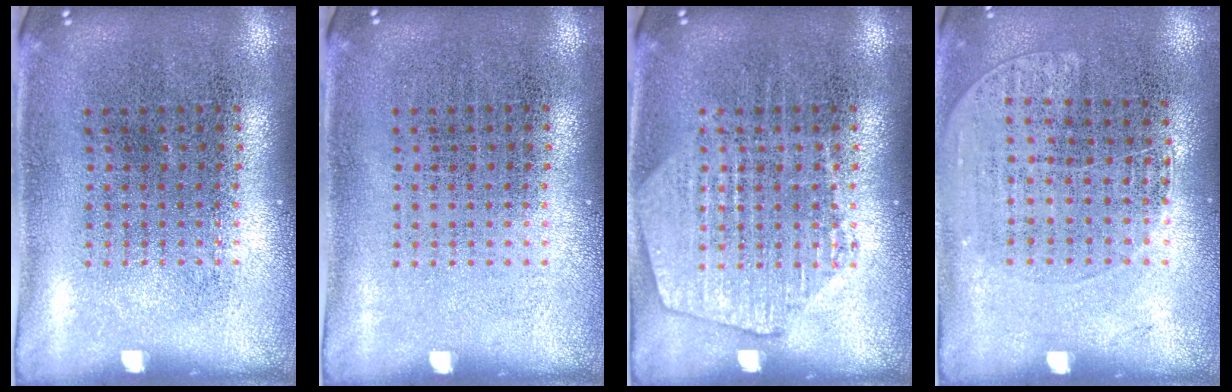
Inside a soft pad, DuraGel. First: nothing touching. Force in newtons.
{"total": 0.0}
{"total": 2.0, "press": 2.0, "slide": 0.3}
{"total": 1.1, "press": 0.9, "slide": 0.5}